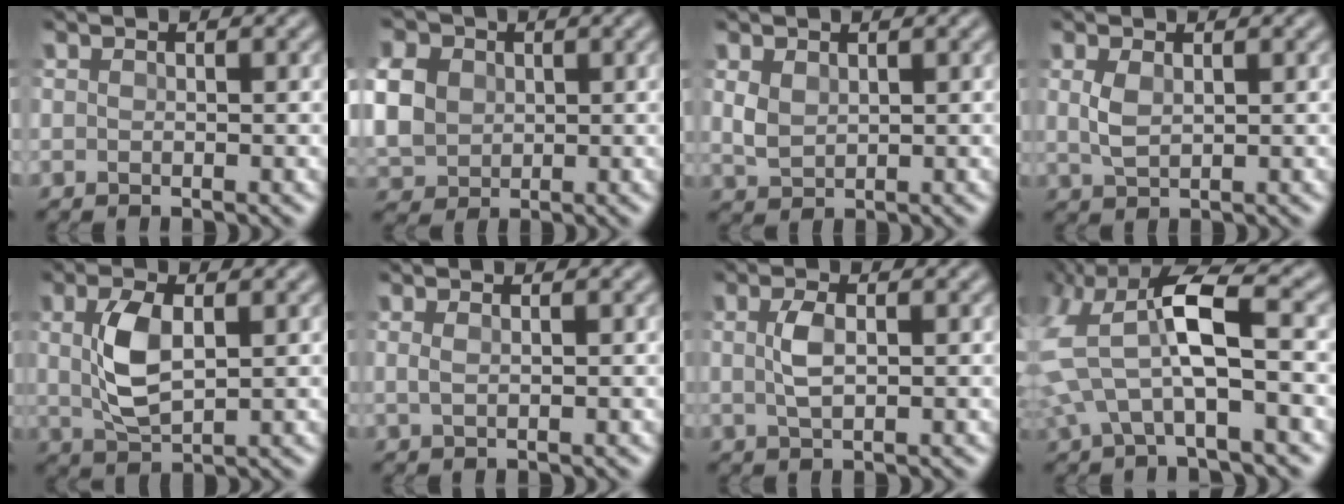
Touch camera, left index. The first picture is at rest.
{"total": 8.1, "force": [1.2, 6.8, 4.3], "torque": [-0.111, 0.020, 0.008]}
{"total": 1.9, "force": [0.4, 1.4, 1.3], "torque": [-0.032, -0.002, 0.010]}
{"total": 2.0, "force": [0.3, 1.1, 1.6], "torque": [-0.039, 0.001, 0.011]}
{"total": 4.6, "force": [0.5, 2.1, 4.1], "torque": [-0.091, 0.004, 0.015]}
{"total": 0.9, "force": [0.2, 0.2, 0.9], "torque": [-0.020, 0.000, 0.007]}
{"total": 2.3, "force": [0.2, 0.9, 2.1], "torque": [-0.048, 0.002, 0.005]}
{"total": 9.2, "force": [0.7, 4.1, 8.2], "torque": [-0.185, 0.020, 0.003]}